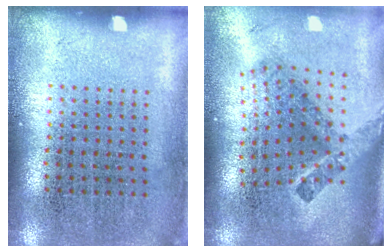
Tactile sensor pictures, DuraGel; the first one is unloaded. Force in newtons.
{"total": 2.4, "press": 1.5, "slide": 1.9}